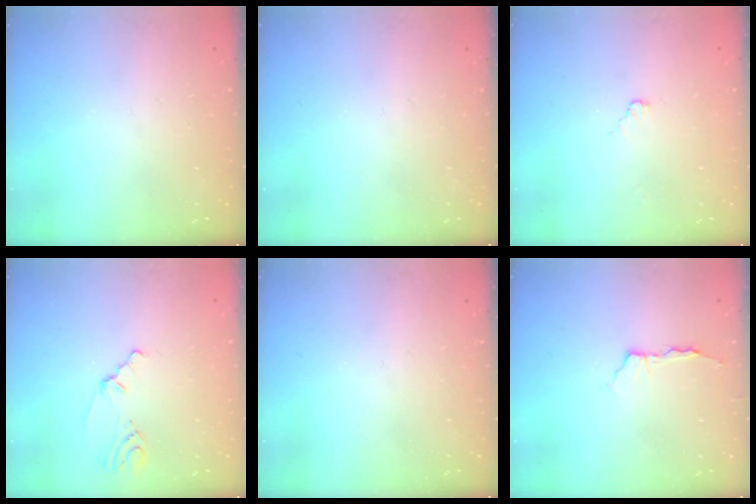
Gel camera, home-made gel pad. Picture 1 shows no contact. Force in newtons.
{"total": 0.0}
{"total": 2.5, "press": 2.5, "slide": 0.3}
{"total": 1.5, "press": 1.4, "slide": 0.7}
{"total": 0.0}
{"total": 3.5, "press": 3.5, "slide": 0.5}